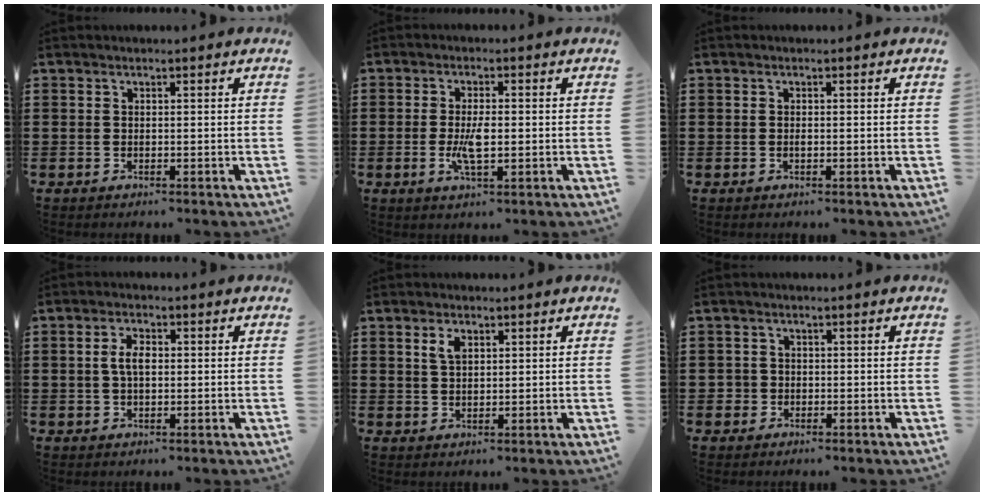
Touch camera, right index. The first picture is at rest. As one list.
[{"total": 4.6, "force": [-0.6, 1.4, 4.4], "torque": [-0.096, -0.006, -0.018]}, {"total": 0.6, "force": [-0.1, 0.2, 0.5], "torque": [-0.013, -0.003, -0.001]}, {"total": 3.4, "force": [0.3, 1.6, 2.9], "torque": [-0.066, 0.004, 0.000]}, {"total": 2.4, "force": [1.2, 1.2, 1.6], "torque": [-0.037, 0.005, 0.021]}, {"total": 1.7, "force": [-0.5, 1.6, 0.2], "torque": [-0.010, 0.004, -0.013]}]